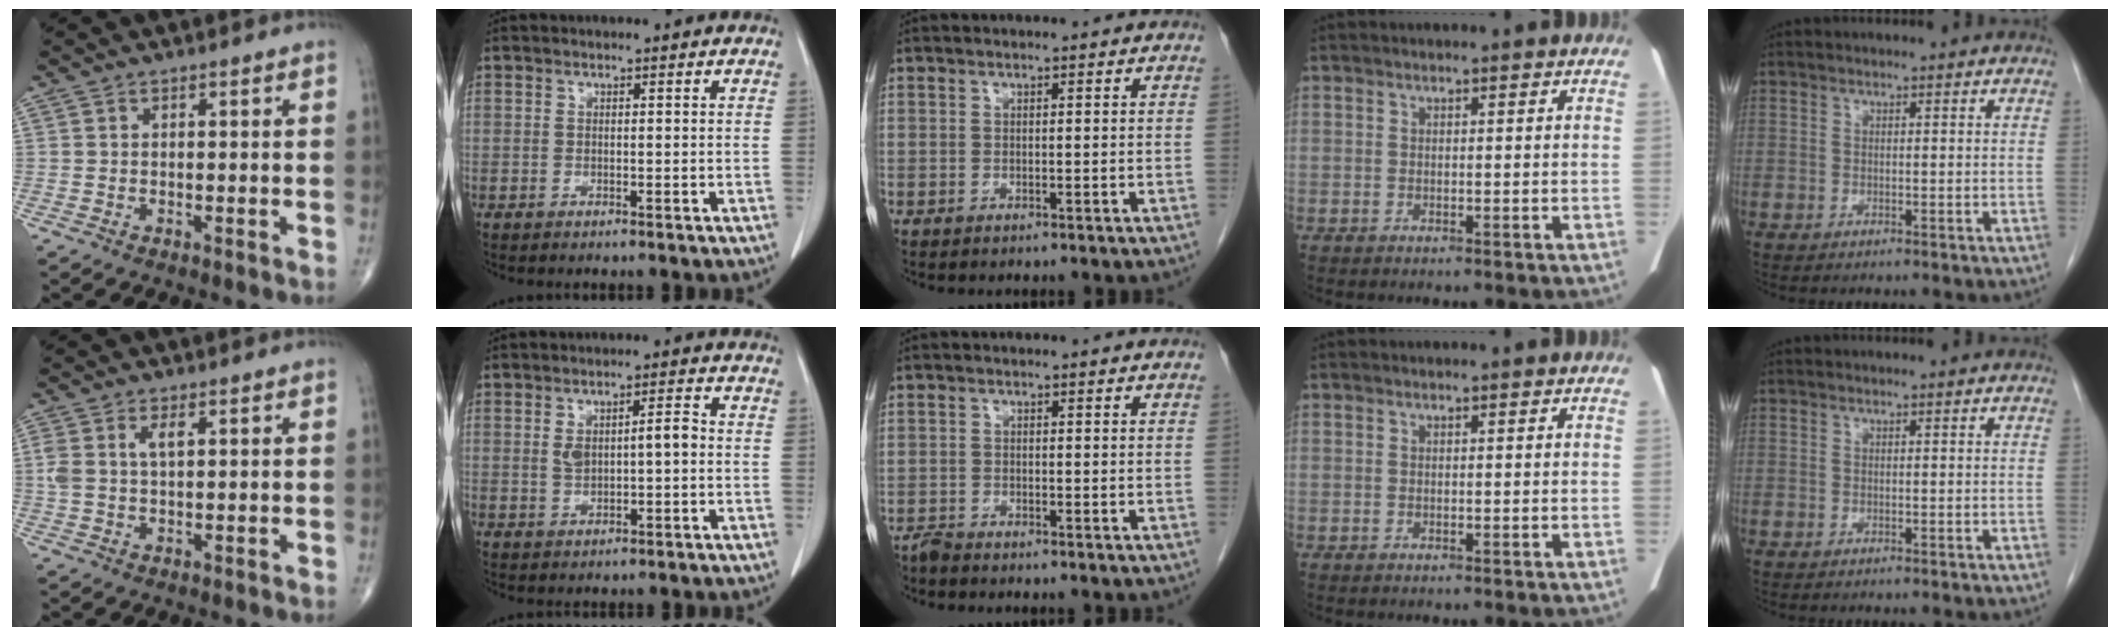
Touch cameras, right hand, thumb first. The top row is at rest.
{"thumb": {"total": 4.0, "force": [1.3, 1.9, 3.3], "torque": [-0.075, 0.009, 0.029]}, "index": {"total": 5.0, "force": [0.2, 1.6, 4.7], "torque": [-0.088, 0.017, 0.010]}, "middle": {"total": 1.3, "force": [-1.3, 0.0, 0.0], "torque": [-0.003, -0.003, -0.025]}}